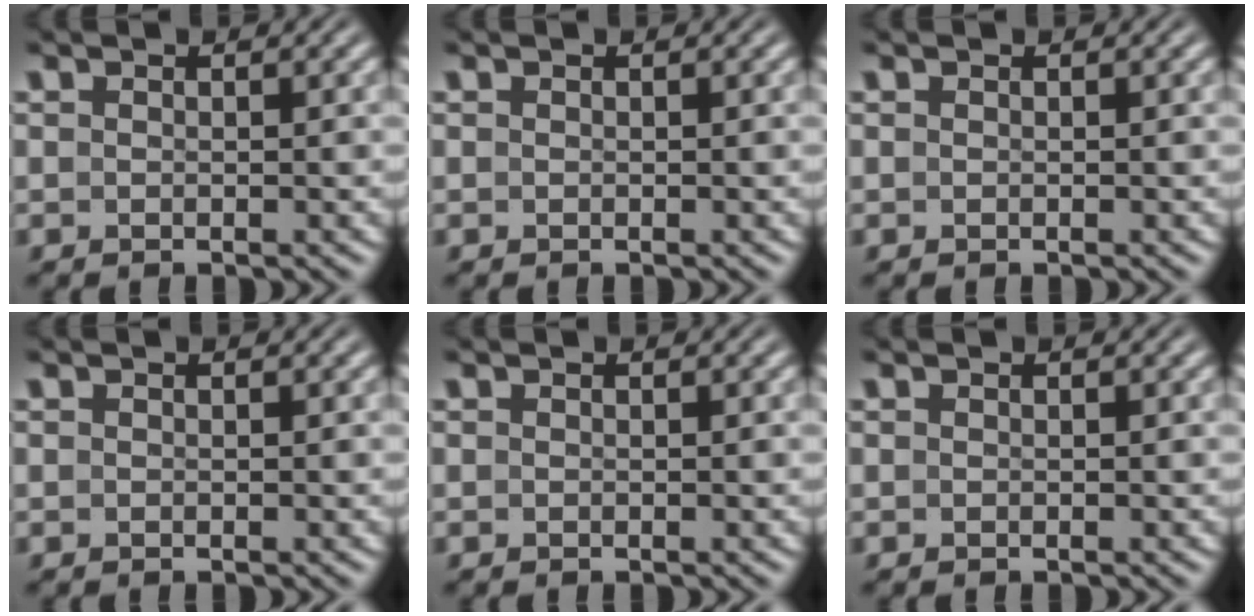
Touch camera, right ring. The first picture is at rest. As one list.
[{"total": 0.0}, {"total": 0.0}, {"total": 0.0}, {"total": 0.0}, {"total": 0.0}]